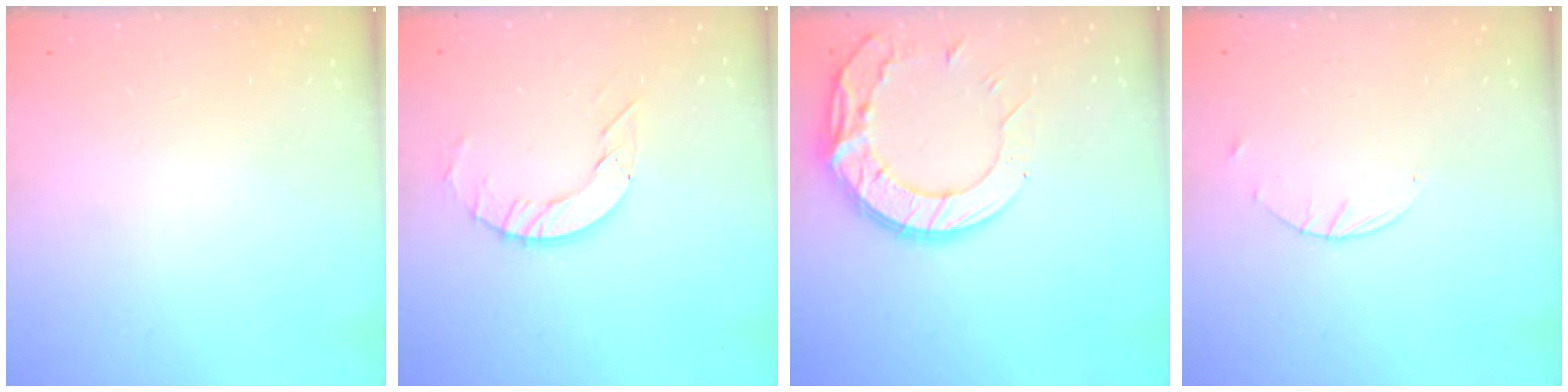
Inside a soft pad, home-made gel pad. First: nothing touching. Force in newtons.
{"total": 7.1, "press": 7.0, "slide": 0.7}
{"total": 14.4, "press": 14.3, "slide": 1.2}
{"total": 1.7, "press": 1.7, "slide": 0.3}